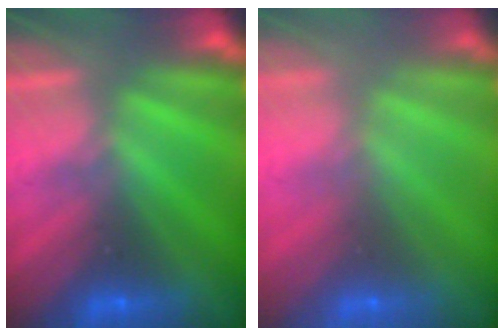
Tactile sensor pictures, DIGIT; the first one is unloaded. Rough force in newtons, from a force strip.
{"total": 7.4}